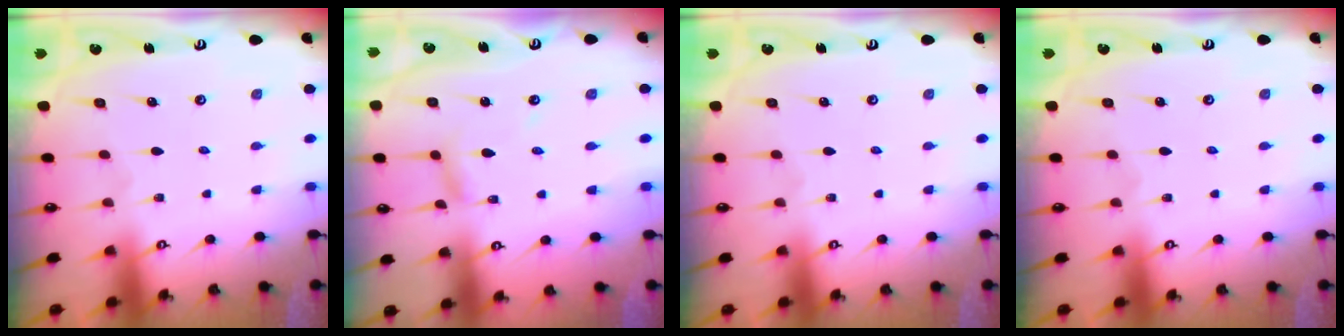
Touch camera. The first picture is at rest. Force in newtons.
{"total": 3.8, "press": 3.7, "slide": 0.4}
{"total": 0.0}
{"total": 0.0}